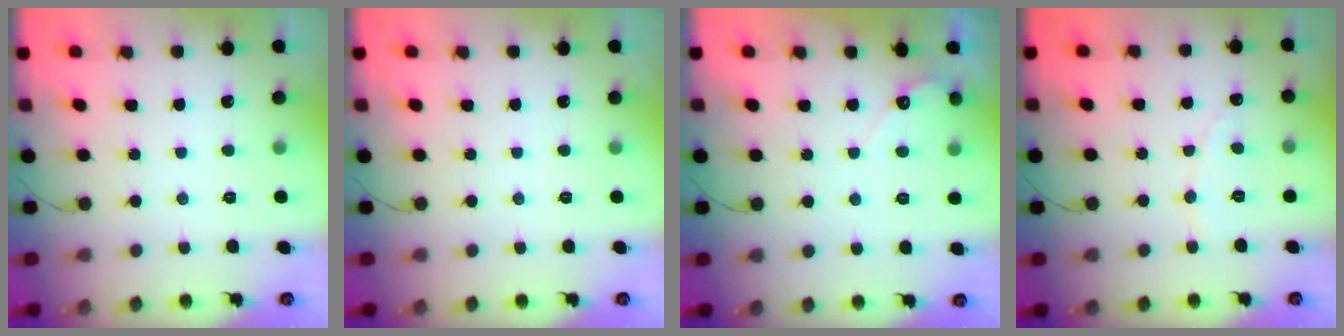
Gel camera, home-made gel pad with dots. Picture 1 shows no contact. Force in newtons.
{"total": 0.0}
{"total": 3.5, "press": 3.5, "slide": 0.3}
{"total": 2.6, "press": 2.6, "slide": 0.2}